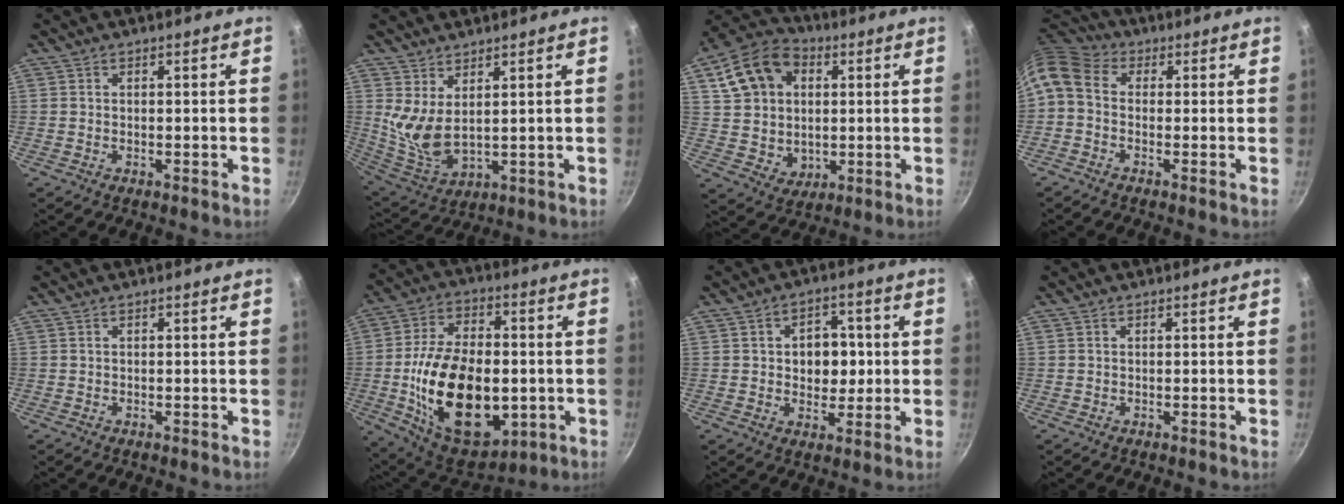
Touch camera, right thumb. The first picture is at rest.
{"total": 8.4, "force": [3.6, 3.8, 6.6], "torque": [-0.123, -0.043, 0.082]}
{"total": 16.5, "force": [4.2, 13.1, 9.2], "torque": [-0.149, 0.009, 0.077]}
{"total": 8.4, "force": [0.0, 6.3, 5.6], "torque": [-0.116, 0.036, -0.018]}
{"total": 0.0}
{"total": 25.5, "force": [-3.5, 15.4, 20.1], "torque": [-0.334, 0.011, -0.042]}
{"total": 7.9, "force": [0.7, 6.0, 5.0], "torque": [-0.033, 0.002, 0.008]}
{"total": 0.0}